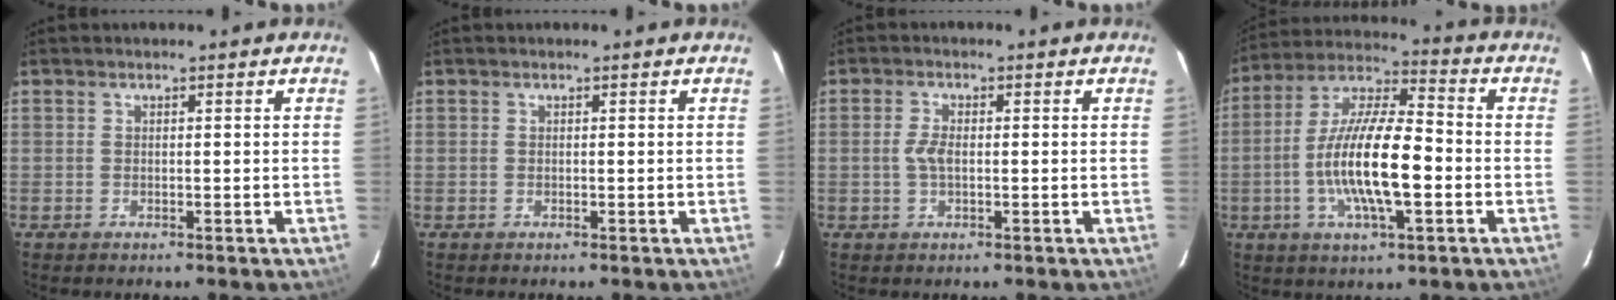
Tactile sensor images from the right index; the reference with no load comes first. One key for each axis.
{"total": 0.0}
{"total": 2.6, "fx": -0.3, "fy": 1.2, "fz": 2.3, "tx": -0.052, "ty": 0.002, "tz": -0.005}
{"total": 16.2, "fx": -3.3, "fy": 4.3, "fz": 15.2, "tx": -0.296, "ty": -0.003, "tz": -0.066}